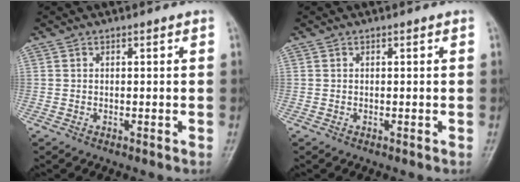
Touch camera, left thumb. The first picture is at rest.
{"total": 0.0}